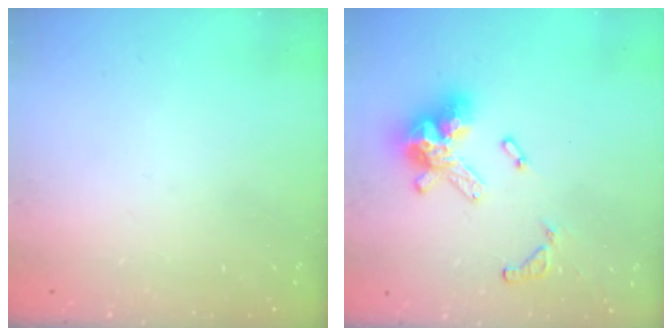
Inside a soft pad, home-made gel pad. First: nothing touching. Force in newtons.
{"total": 13.8, "press": 13.8, "slide": 1.0}